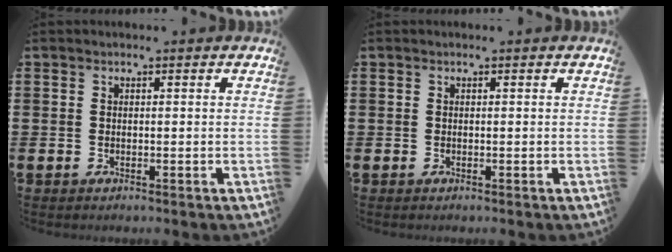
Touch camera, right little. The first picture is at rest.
{"total": 0.0}